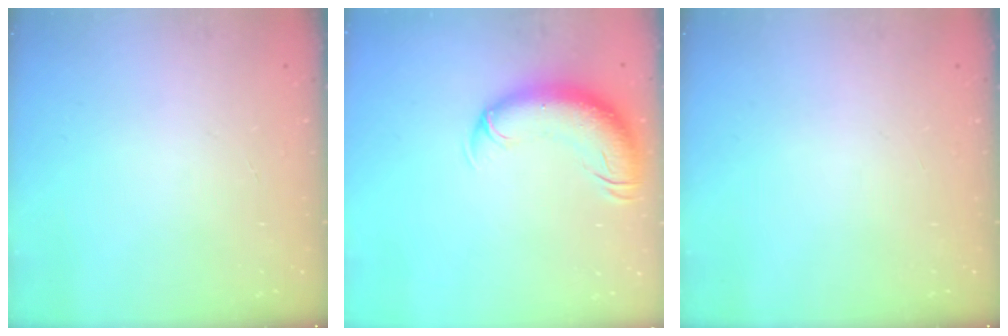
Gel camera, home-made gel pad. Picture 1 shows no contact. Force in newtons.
{"total": 11.3, "press": 10.9, "slide": 3.0}
{"total": 0.0}